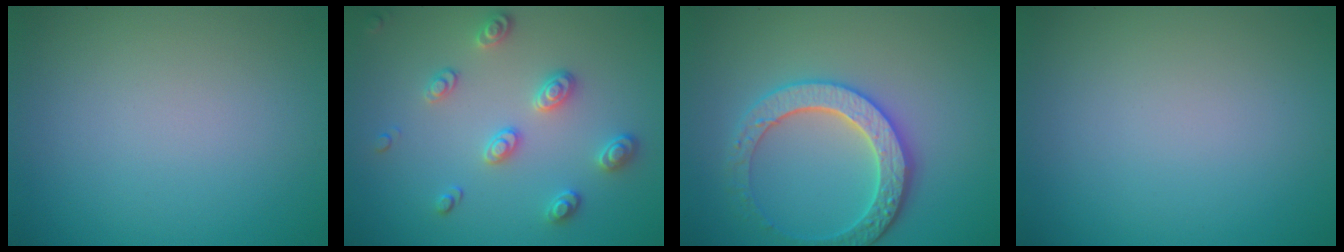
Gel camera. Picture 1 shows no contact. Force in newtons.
{"total": 2.8, "press": 2.6, "slide": 1.1}
{"total": 4.3, "press": 4.1, "slide": 1.5}
{"total": 0.0}